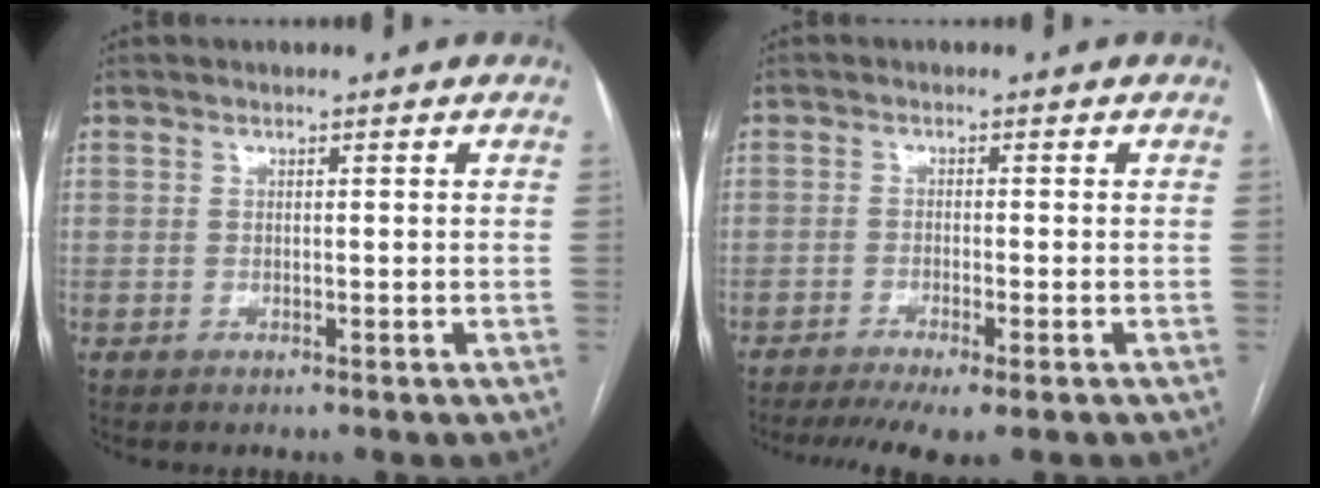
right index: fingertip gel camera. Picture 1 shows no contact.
{"total": 7.9, "force": [-5.9, 0.7, 5.2], "torque": [-0.079, -0.014, -0.092]}